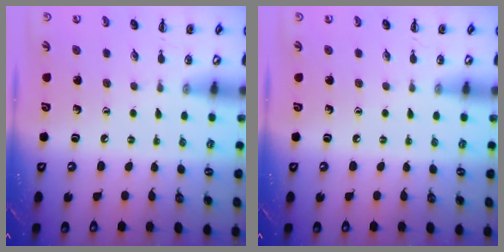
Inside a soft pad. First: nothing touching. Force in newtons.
{"total": 0.0}